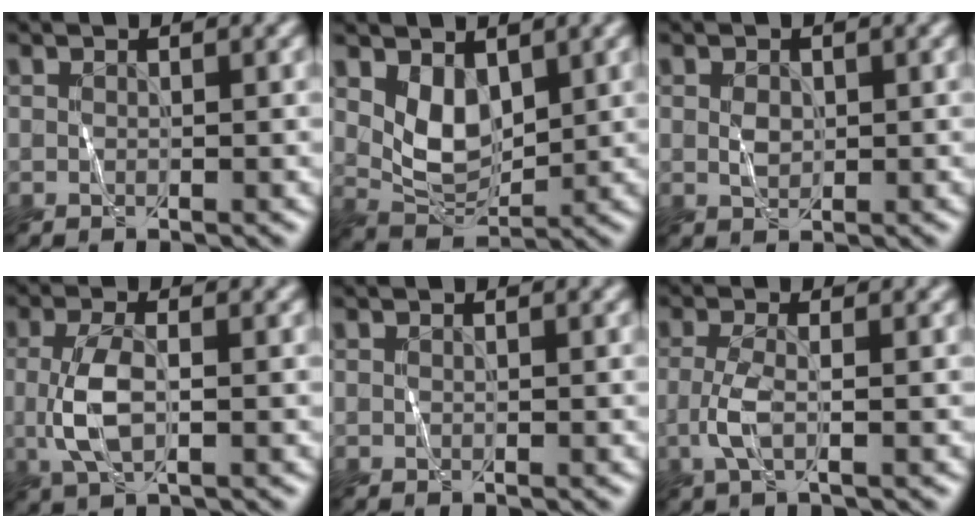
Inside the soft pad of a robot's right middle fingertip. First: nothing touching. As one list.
[{"total": 3.7, "force": [1.6, 2.2, 2.4], "torque": [-0.056, -0.008, 0.039]}, {"total": 1.1, "force": [0.2, 0.9, 0.6], "torque": [-0.019, 0.001, 0.006]}, {"total": 3.6, "force": [-0.1, 1.6, 3.2], "torque": [-0.084, 0.001, -0.002]}, {"total": 0.0}, {"total": 2.3, "force": [-0.5, 0.7, 2.1], "torque": [-0.057, 0.000, -0.014]}]